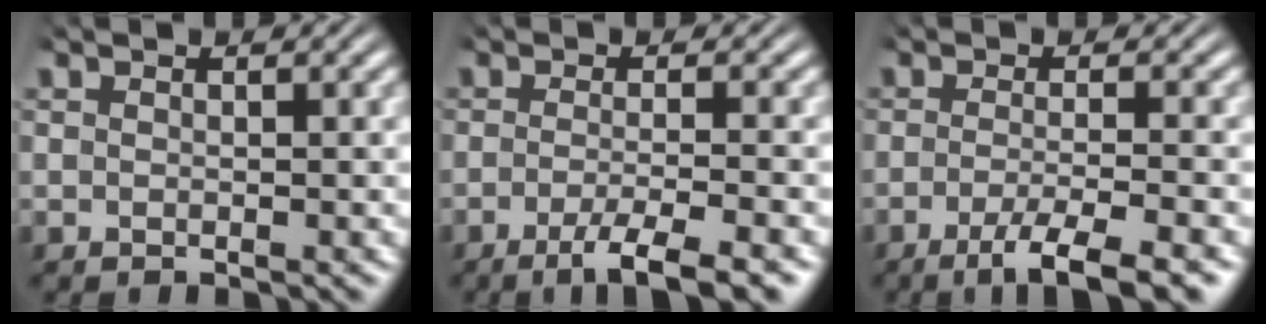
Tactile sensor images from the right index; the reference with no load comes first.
{"total": 4.6, "force": [-3.2, 0.2, 3.3], "torque": [-0.045, -0.014, -0.045]}
{"total": 5.2, "force": [-3.6, 0.3, 3.7], "torque": [-0.053, -0.019, -0.048]}